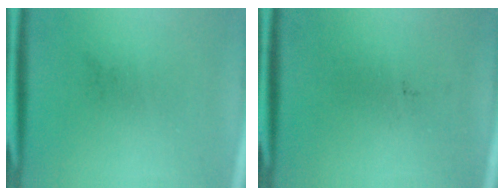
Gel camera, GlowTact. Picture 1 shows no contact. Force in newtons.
{"total": 0.0}